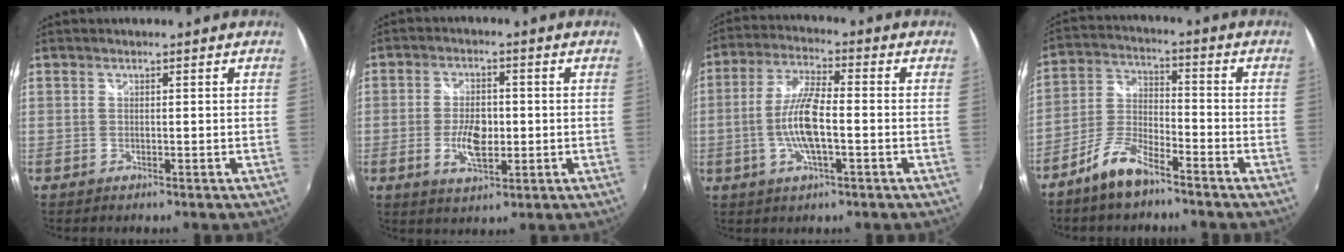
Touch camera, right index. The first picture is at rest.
{"total": 7.2, "force": [-1.3, 3.6, 6.1], "torque": [-0.120, -0.003, -0.022]}
{"total": 9.7, "force": [-2.1, 2.3, 9.2], "torque": [-0.187, 0.002, -0.043]}
{"total": 8.4, "force": [-6.4, 2.5, 4.8], "torque": [-0.114, 0.008, -0.126]}